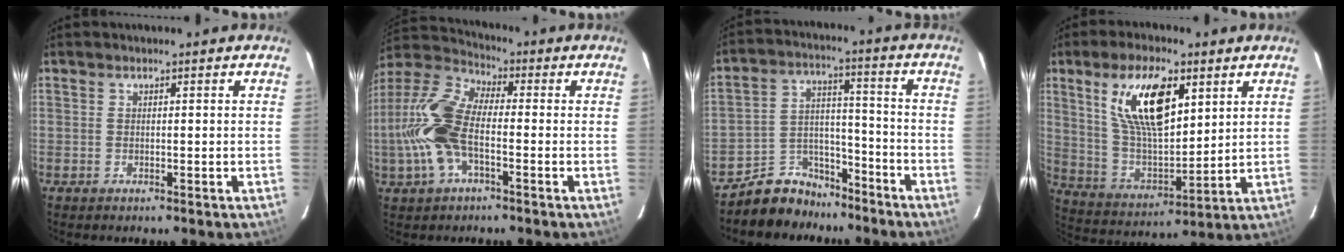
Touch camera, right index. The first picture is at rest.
{"total": 14.3, "force": [-3.0, 6.6, 12.3], "torque": [-0.270, 0.008, -0.065]}
{"total": 9.9, "force": [-8.1, 5.6, 1.0], "torque": [-0.027, 0.052, -0.130]}
{"total": 16.7, "force": [7.3, 6.9, 13.2], "torque": [-0.244, 0.008, 0.148]}